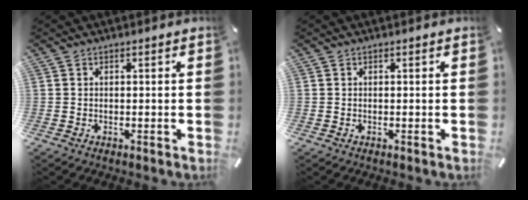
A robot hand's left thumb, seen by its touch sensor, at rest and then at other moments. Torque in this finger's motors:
{"motor_torque": [0.00, 0.00, 0.09, 0.07, 0.00]}